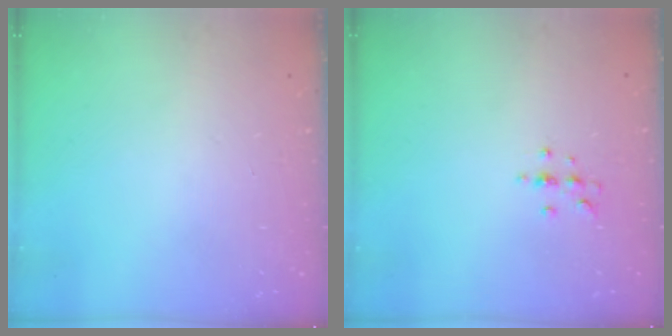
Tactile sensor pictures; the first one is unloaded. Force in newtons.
{"total": 3.7, "press": 3.7, "slide": 0.5}